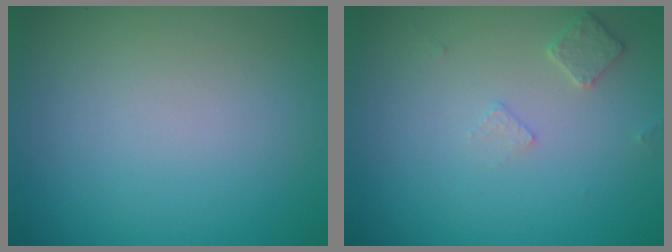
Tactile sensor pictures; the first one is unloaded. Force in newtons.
{"total": 1.5, "press": 1.4, "slide": 0.3}